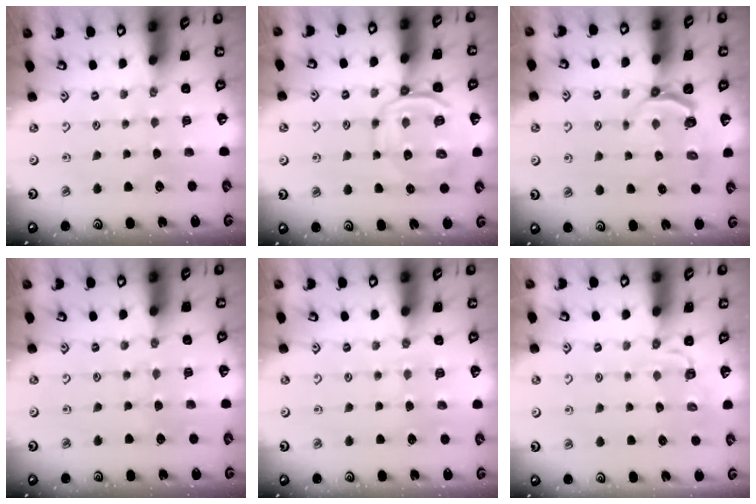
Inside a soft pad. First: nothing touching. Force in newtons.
{"total": 9.7, "press": 9.5, "slide": 1.8}
{"total": 4.4, "press": 3.5, "slide": 2.7}
{"total": 3.8, "press": 3.8, "slide": 0.3}
{"total": 4.3, "press": 4.3, "slide": 0.4}
{"total": 3.4, "press": 2.3, "slide": 2.5}